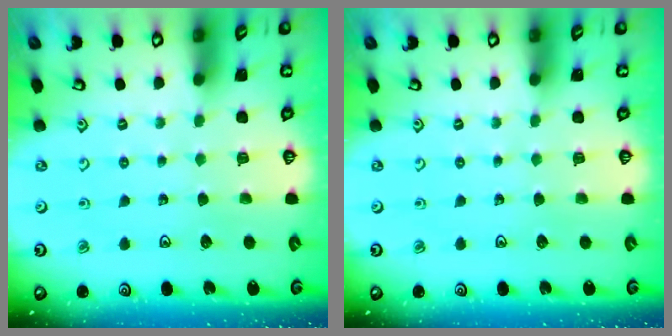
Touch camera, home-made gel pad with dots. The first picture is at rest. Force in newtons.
{"total": 0.0}